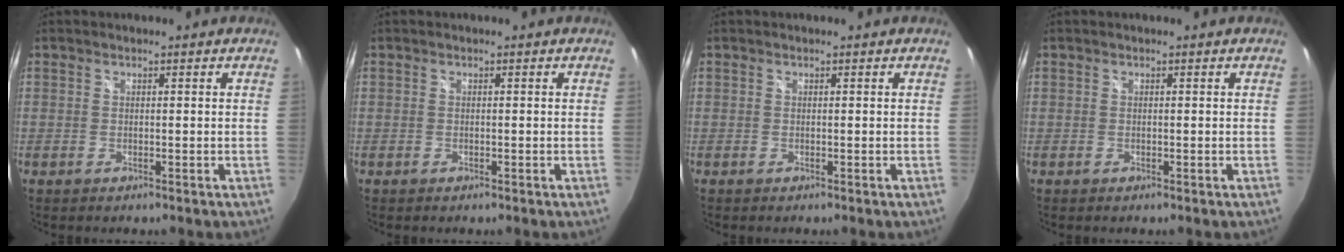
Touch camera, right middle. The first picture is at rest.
{"total": 0.0}
{"total": 0.0}
{"total": 0.0}